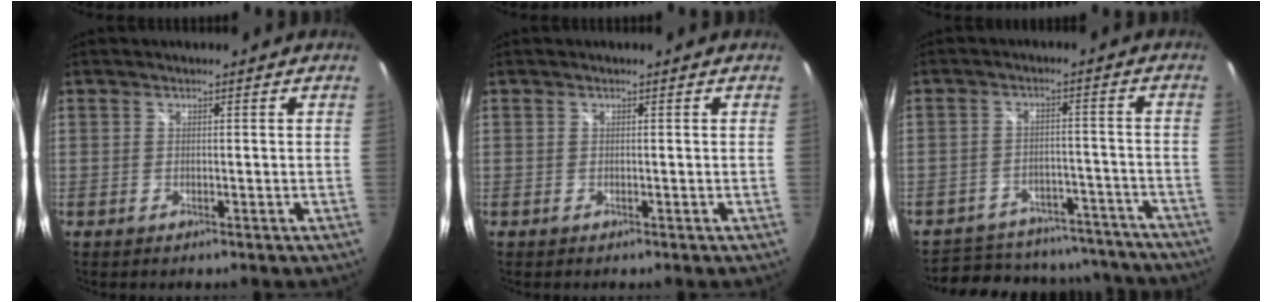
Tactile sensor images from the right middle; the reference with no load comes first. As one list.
[{"total": 0.0}, {"total": 22.6, "force": [-19.5, 9.0, 7.1], "torque": [-0.150, 0.031, -0.234]}]